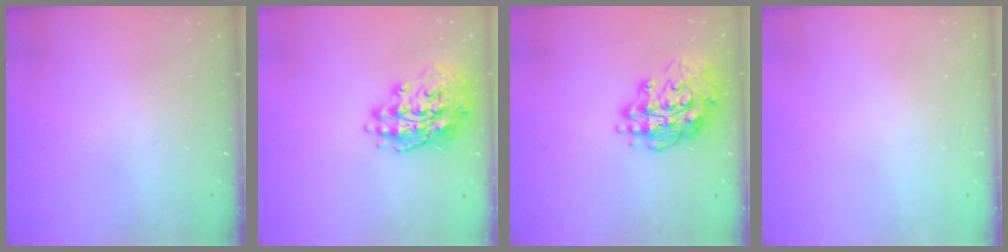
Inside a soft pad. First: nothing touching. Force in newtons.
{"total": 16.2, "press": 16.0, "slide": 2.6}
{"total": 16.6, "press": 16.6, "slide": 1.6}
{"total": 0.0}